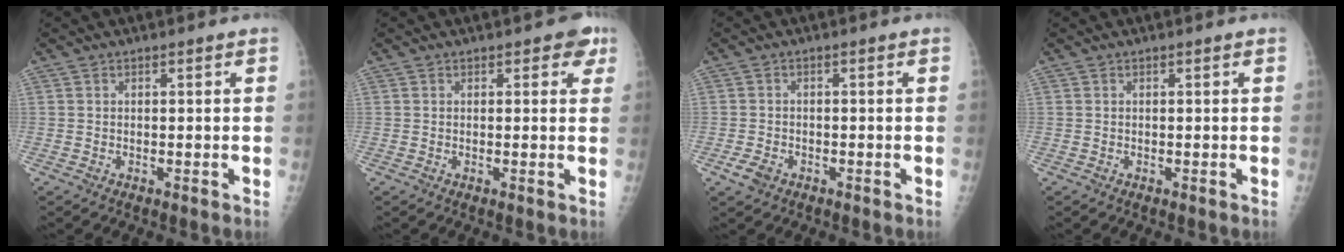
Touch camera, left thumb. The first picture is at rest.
{"total": 2.8, "force": [1.3, 1.7, 1.8], "torque": [0.007, 0.000, 0.007]}
{"total": 2.8, "force": [-1.6, 1.9, 1.3], "torque": [-0.025, 0.005, -0.025]}
{"total": 0.0}